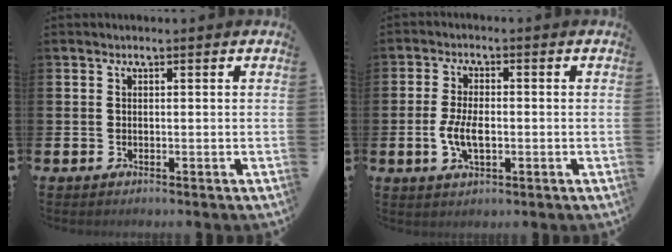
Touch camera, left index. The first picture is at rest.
{"total": 4.5, "force": [-0.6, 2.3, 3.9], "torque": [-0.070, 0.000, -0.014]}